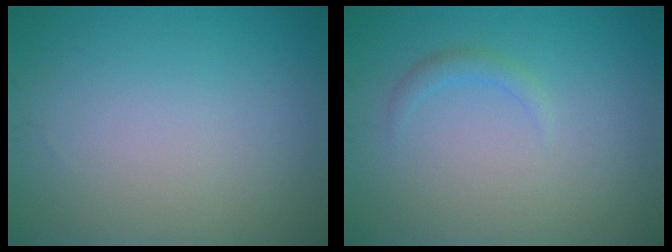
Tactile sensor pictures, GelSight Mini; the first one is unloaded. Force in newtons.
{"total": 1.1, "press": 1.1, "slide": 0.1}